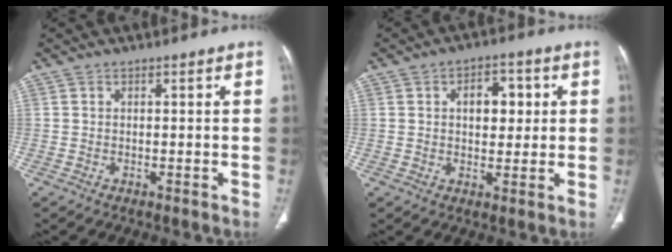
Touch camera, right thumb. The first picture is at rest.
{"total": 7.3, "force": [1.6, 4.5, 5.4], "torque": [-0.048, 0.004, 0.023]}